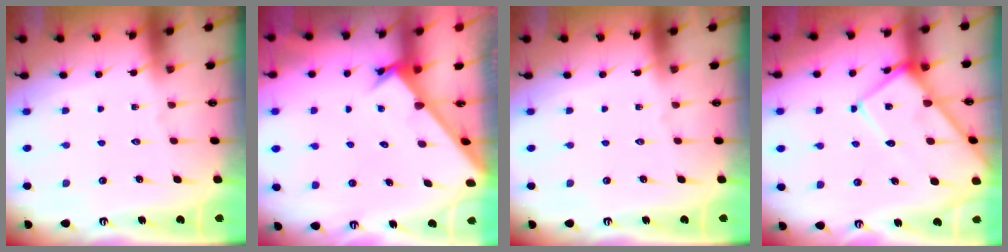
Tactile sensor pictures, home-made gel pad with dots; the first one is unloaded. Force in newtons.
{"total": 2.5, "press": 2.5, "slide": 0.3}
{"total": 0.0}
{"total": 12.5, "press": 12.5, "slide": 1.2}